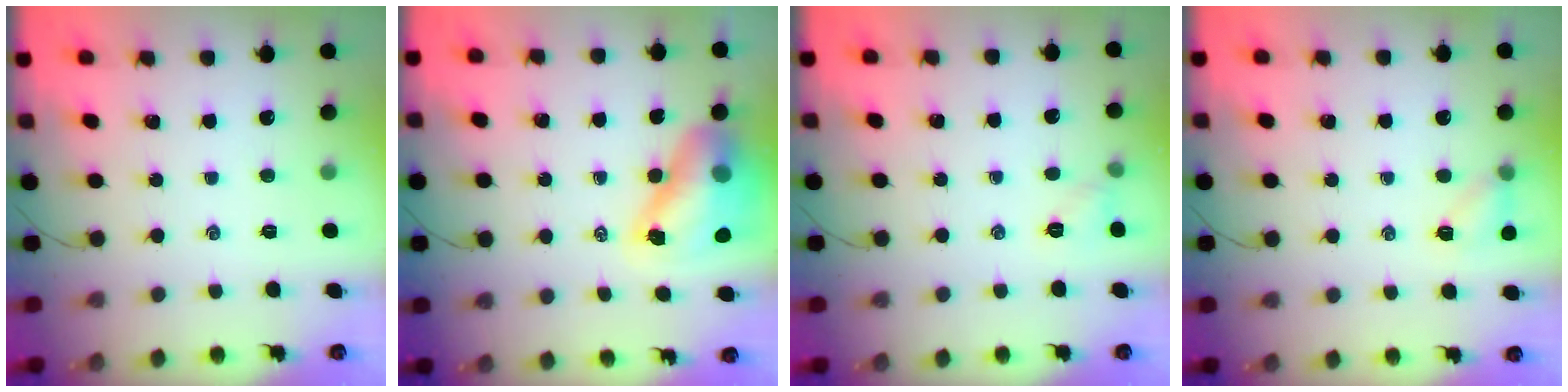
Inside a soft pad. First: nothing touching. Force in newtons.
{"total": 11.7, "press": 11.2, "slide": 3.4}
{"total": 5.3, "press": 5.1, "slide": 1.5}
{"total": 6.0, "press": 5.8, "slide": 1.5}